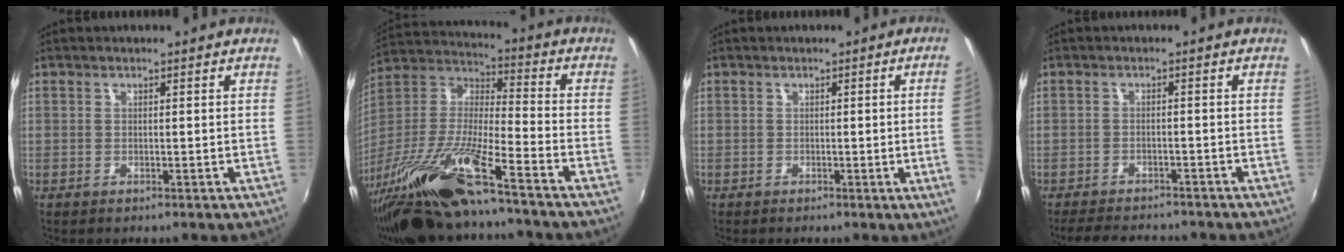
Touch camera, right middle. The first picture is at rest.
{"total": 21.6, "force": [-15.7, 2.1, 14.7], "torque": [-0.278, -0.029, -0.297]}
{"total": 4.1, "force": [0.1, -1.9, 3.6], "torque": [-0.055, -0.009, 0.006]}
{"total": 8.2, "force": [-7.4, 2.4, 2.7], "torque": [-0.074, -0.005, -0.110]}